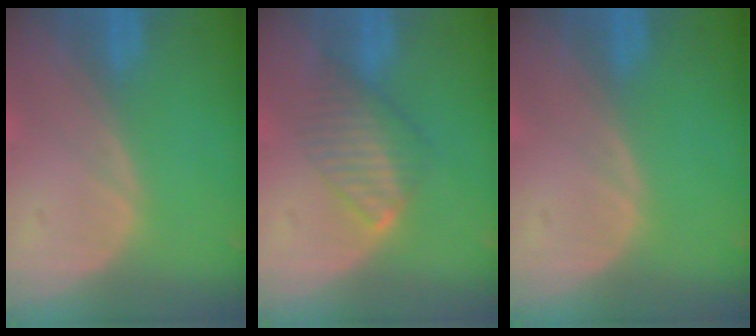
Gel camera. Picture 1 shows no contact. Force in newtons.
{"total": 4.9, "press": 4.8, "slide": 0.8}
{"total": 0.0}